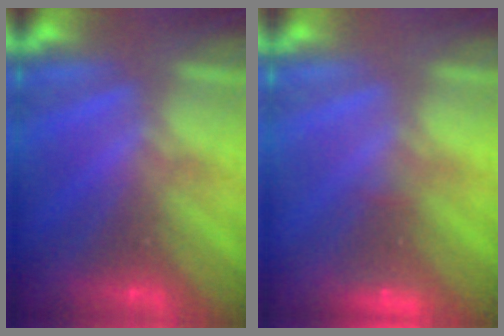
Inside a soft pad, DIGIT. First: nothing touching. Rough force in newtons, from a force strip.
{"total": 1.9}